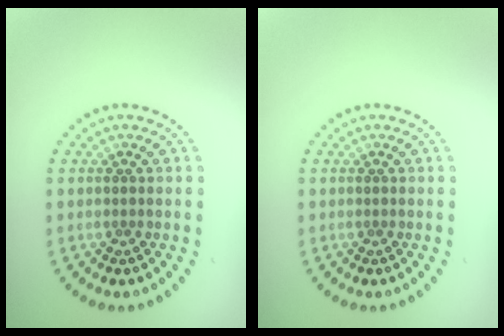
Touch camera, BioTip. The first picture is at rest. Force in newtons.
{"total": 0.0}